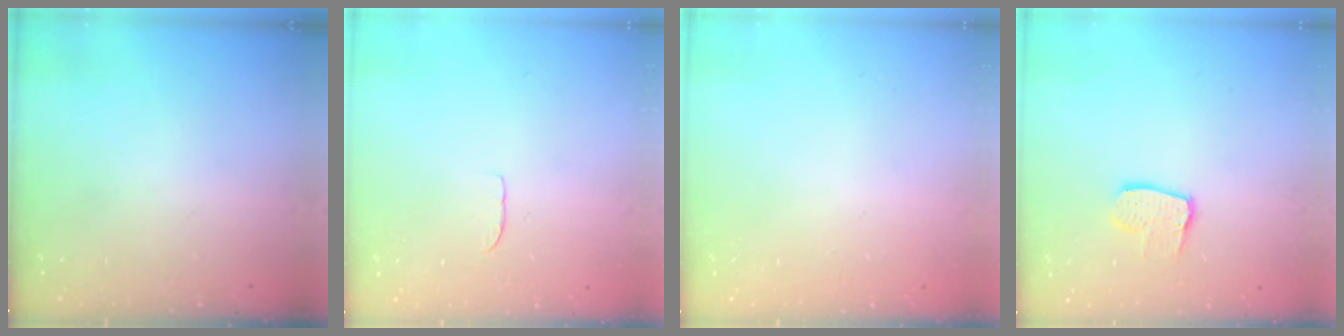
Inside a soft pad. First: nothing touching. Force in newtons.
{"total": 3.2, "press": 3.2, "slide": 0.3}
{"total": 0.0}
{"total": 8.3, "press": 8.3, "slide": 0.7}